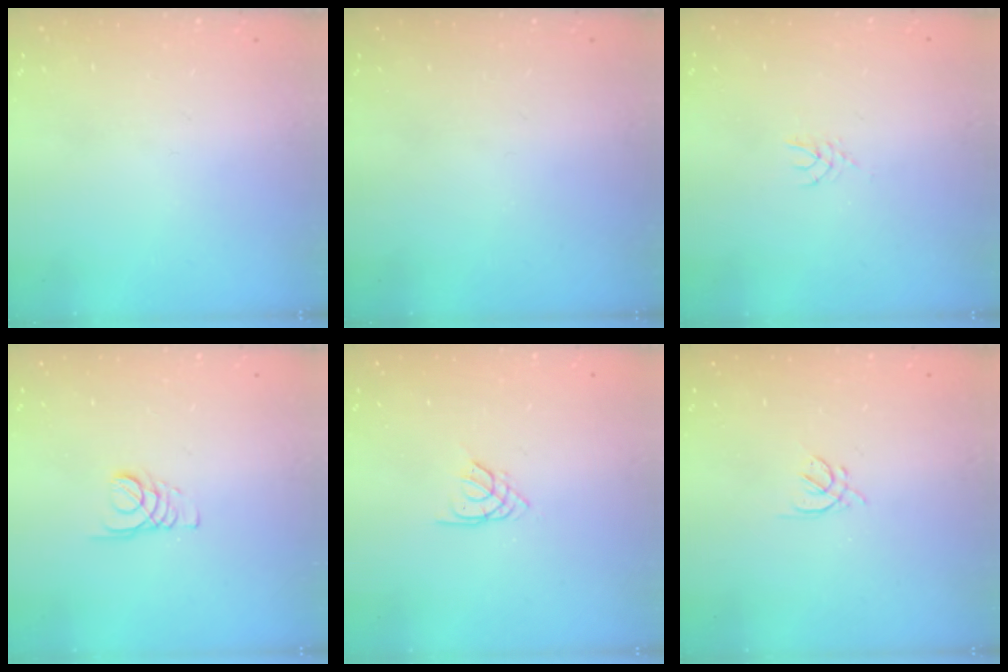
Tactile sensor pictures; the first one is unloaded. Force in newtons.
{"total": 0.0}
{"total": 2.5, "press": 2.4, "slide": 0.4}
{"total": 1.8, "press": 1.7, "slide": 0.1}
{"total": 2.5, "press": 2.4, "slide": 0.5}
{"total": 2.8, "press": 2.8, "slide": 0.7}